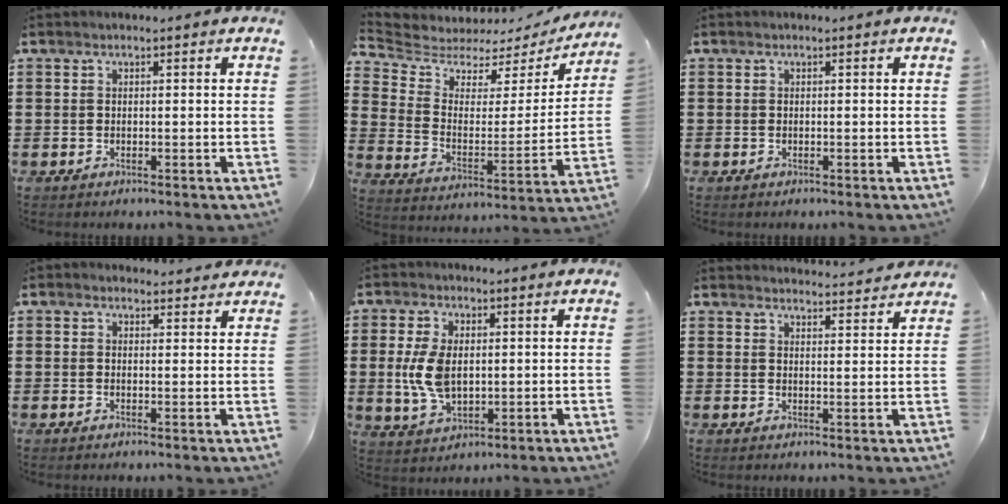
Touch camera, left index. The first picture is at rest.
{"total": 4.9, "force": [4.3, 2.1, 1.0], "torque": [-0.053, -0.032, 0.068]}
{"total": 0.0}
{"total": 1.7, "force": [1.6, 0.6, 0.1], "torque": [-0.007, 0.003, 0.032]}
{"total": 7.4, "force": [0.6, 4.4, 5.9], "torque": [-0.151, 0.001, 0.003]}
{"total": 3.2, "force": [3.2, -0.1, 0.1], "torque": [-0.004, -0.021, 0.056]}